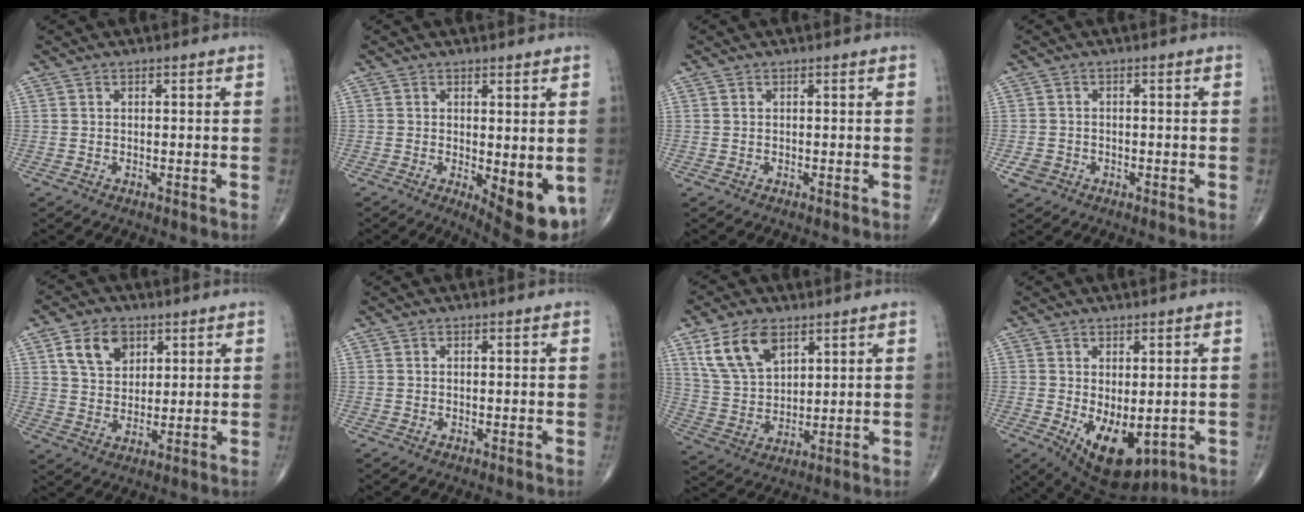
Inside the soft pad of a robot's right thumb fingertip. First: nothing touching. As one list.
[{"total": 9.1, "force": [-1.6, 3.4, 8.2], "torque": [-0.099, -0.022, -0.012]}, {"total": 0.0}, {"total": 2.6, "force": [-1.1, 2.2, 0.8], "torque": [-0.011, 0.007, -0.017]}, {"total": 8.4, "force": [3.8, 5.9, 4.6], "torque": [-0.058, -0.014, 0.070]}, {"total": 0.0}, {"total": 11.3, "force": [6.1, 6.4, 7.1], "torque": [-0.122, -0.022, 0.128]}, {"total": 10.4, "force": [-2.1, 5.4, 8.7], "torque": [-0.120, -0.010, -0.008]}]